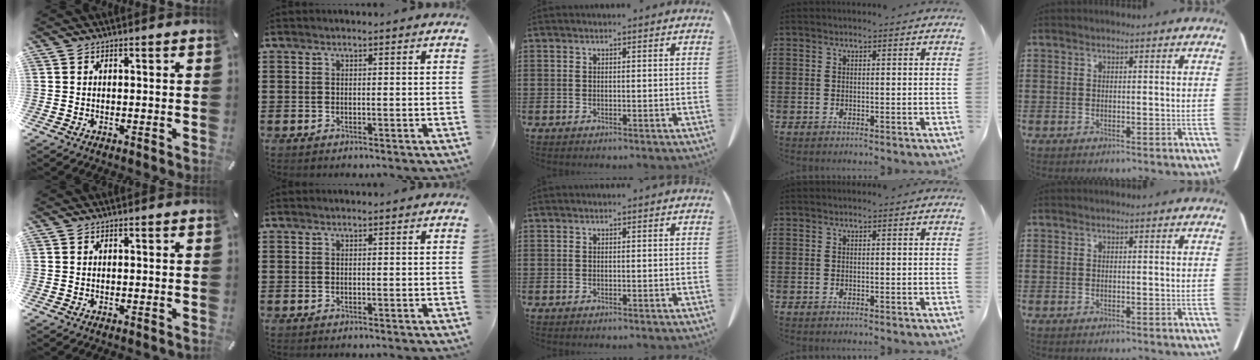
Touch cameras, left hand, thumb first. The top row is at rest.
{}